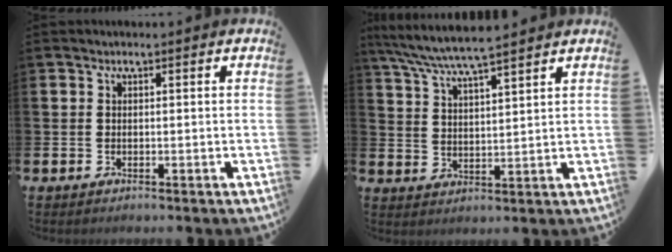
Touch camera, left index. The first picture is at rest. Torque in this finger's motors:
{"motor_torque": [0.41, -0.51, 0.41, 0.21]}